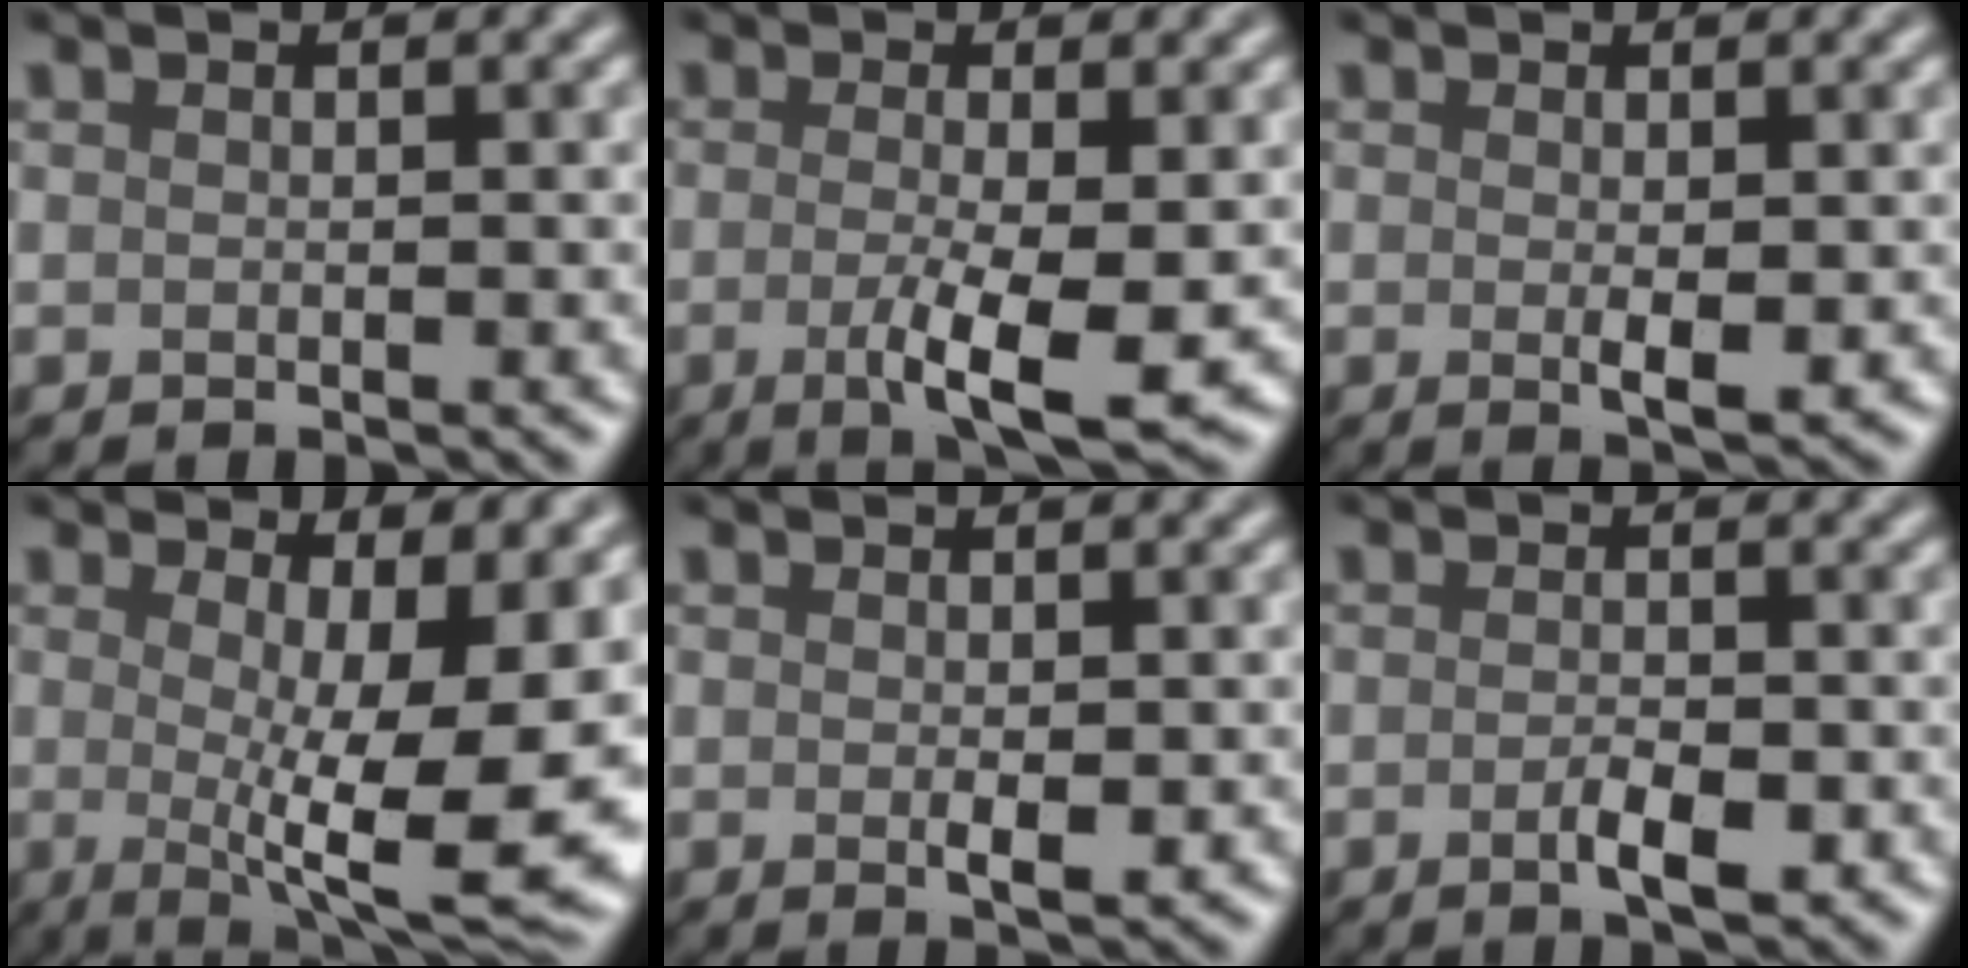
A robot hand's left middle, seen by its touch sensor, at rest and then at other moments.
{"total": 4.9, "force": [-1.1, 1.0, 4.7], "torque": [-0.090, -0.014, -0.020]}
{"total": 1.7, "force": [0.0, 0.4, 1.7], "torque": [-0.028, -0.006, -0.002]}
{"total": 12.8, "force": [-0.5, 3.5, 12.3], "torque": [-0.143, -0.003, -0.003]}
{"total": 1.5, "force": [-0.2, 0.6, 1.4], "torque": [-0.025, -0.005, -0.001]}
{"total": 2.2, "force": [-0.9, 0.6, 1.9], "torque": [-0.035, -0.001, -0.015]}